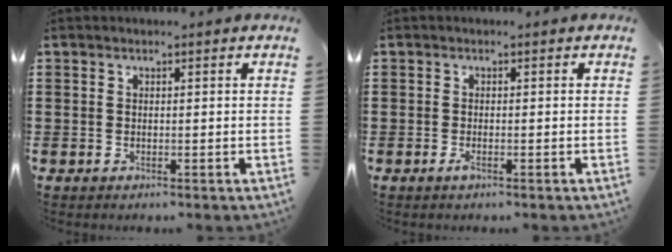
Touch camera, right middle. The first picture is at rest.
{"total": 0.9, "force": [-0.4, 0.2, 0.8], "torque": [-0.016, -0.004, -0.006]}